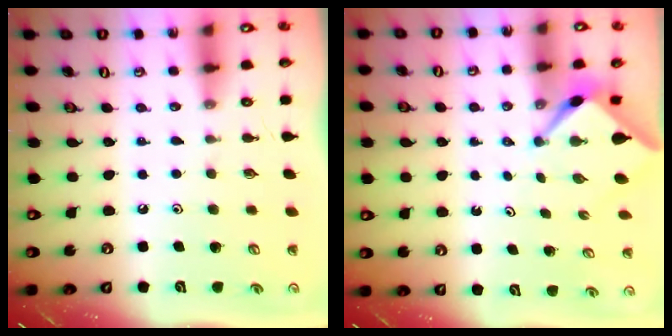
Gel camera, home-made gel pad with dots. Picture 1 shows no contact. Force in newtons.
{"total": 2.5, "press": 2.5, "slide": 0.3}